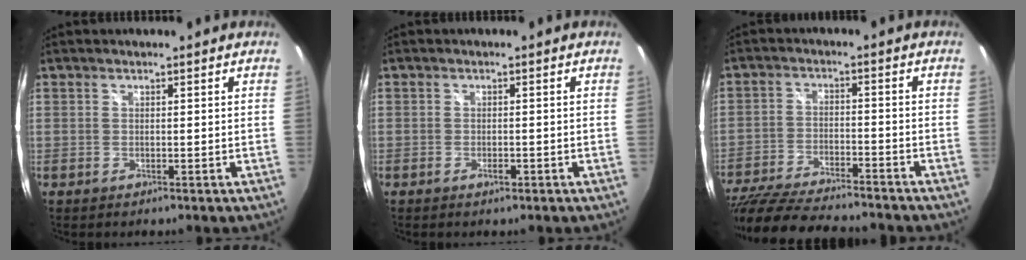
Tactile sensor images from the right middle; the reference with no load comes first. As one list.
[{"total": 1.4, "force": [-0.9, 0.8, 0.8], "torque": [-0.013, -0.002, -0.014]}, {"total": 19.7, "force": [-16.8, 4.4, 9.3], "torque": [-0.193, -0.042, -0.273]}]